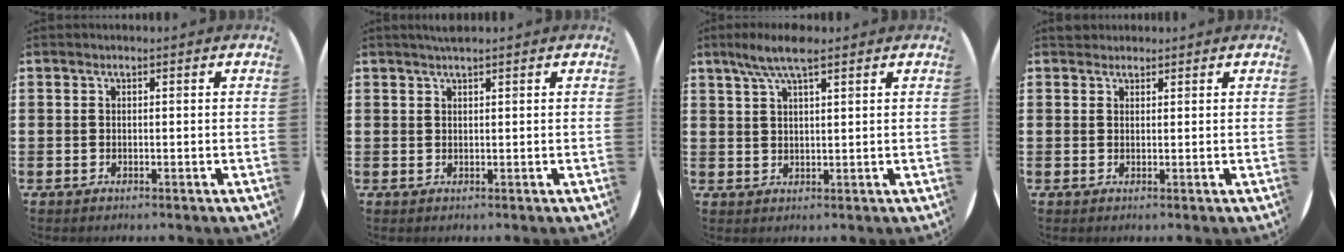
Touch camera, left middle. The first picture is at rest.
{"total": 1.2, "force": [1.1, 0.0, 0.5], "torque": [-0.010, 0.002, 0.020]}
{"total": 5.2, "force": [3.7, 1.1, 3.5], "torque": [-0.076, 0.003, 0.064]}
{"total": 1.2, "force": [1.1, 0.4, -0.2], "torque": [0.010, 0.000, 0.020]}